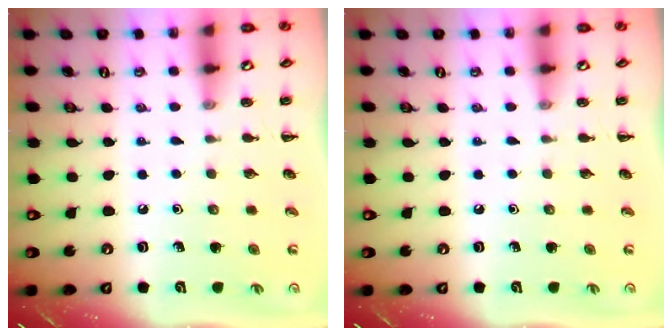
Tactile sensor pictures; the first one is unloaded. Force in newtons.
{"total": 0.0}